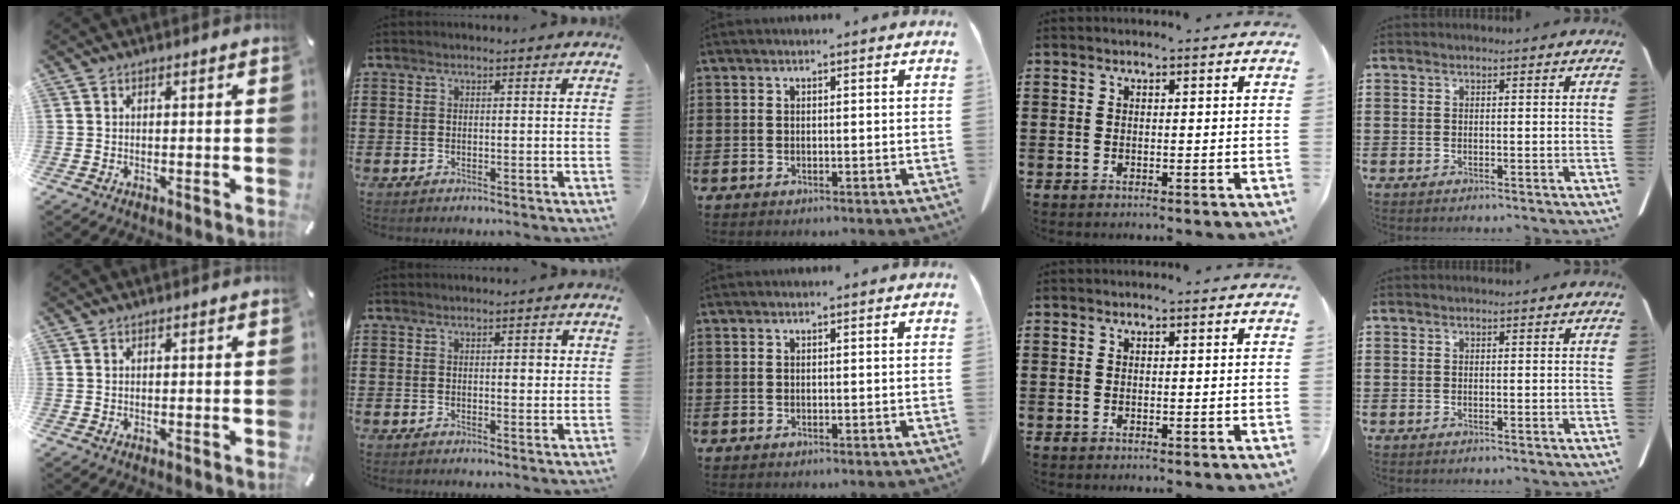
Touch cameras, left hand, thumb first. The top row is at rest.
{"index": {"total": 1.8, "force": [0.4, 0.9, 1.5], "torque": [-0.006, -0.002, 0.001]}}